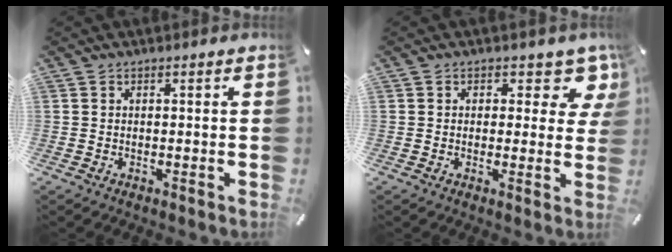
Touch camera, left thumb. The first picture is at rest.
{"total": 6.8, "force": [3.6, 4.2, 4.0], "torque": [-0.034, -0.022, 0.055]}